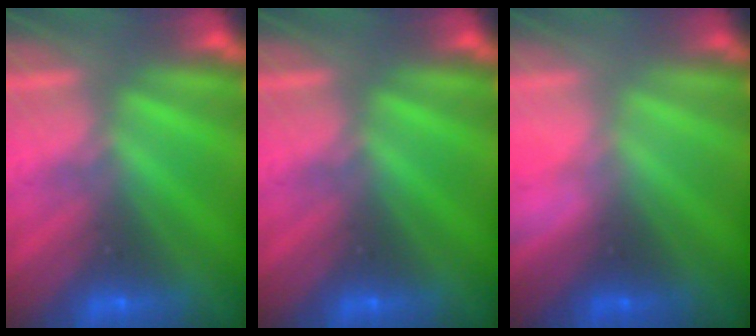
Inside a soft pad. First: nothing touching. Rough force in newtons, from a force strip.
{"total": 0.0}
{"total": 2.7}